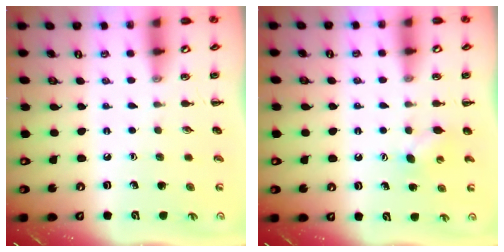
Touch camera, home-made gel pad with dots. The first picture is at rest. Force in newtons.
{"total": 4.2, "press": 4.1, "slide": 1.1}